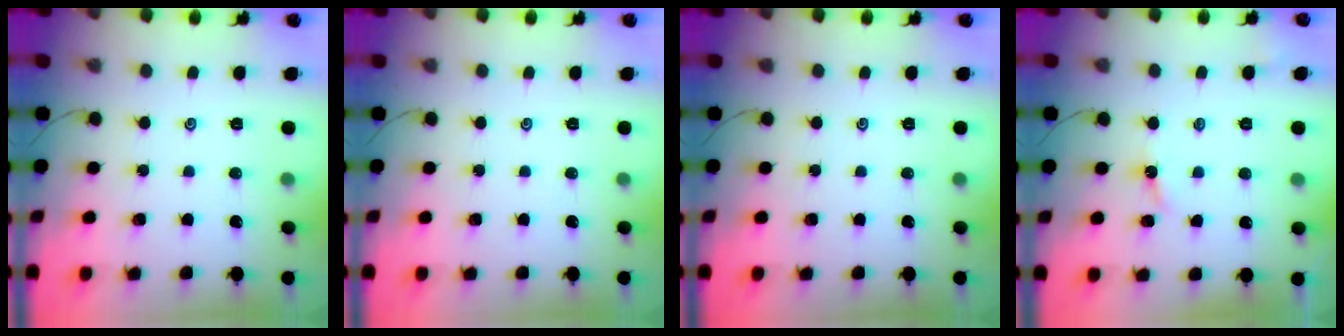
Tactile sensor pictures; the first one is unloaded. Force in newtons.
{"total": 0.0}
{"total": 0.0}
{"total": 2.6, "press": 2.6, "slide": 0.3}